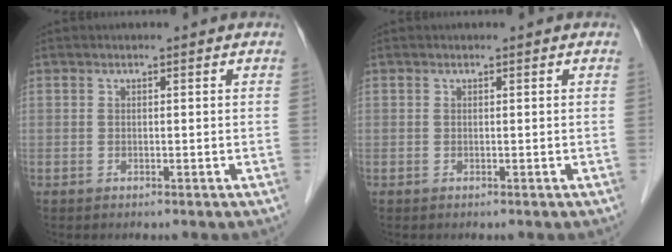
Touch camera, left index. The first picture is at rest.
{"total": 0.0}